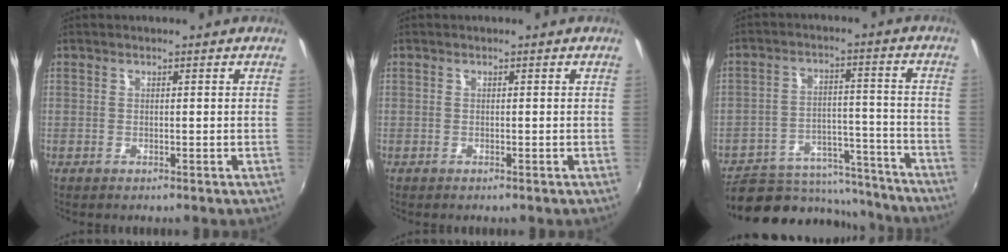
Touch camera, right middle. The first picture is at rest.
{"total": 0.0}
{"total": 17.5, "force": [-14.9, 7.5, 5.4], "torque": [-0.106, 0.029, -0.191]}